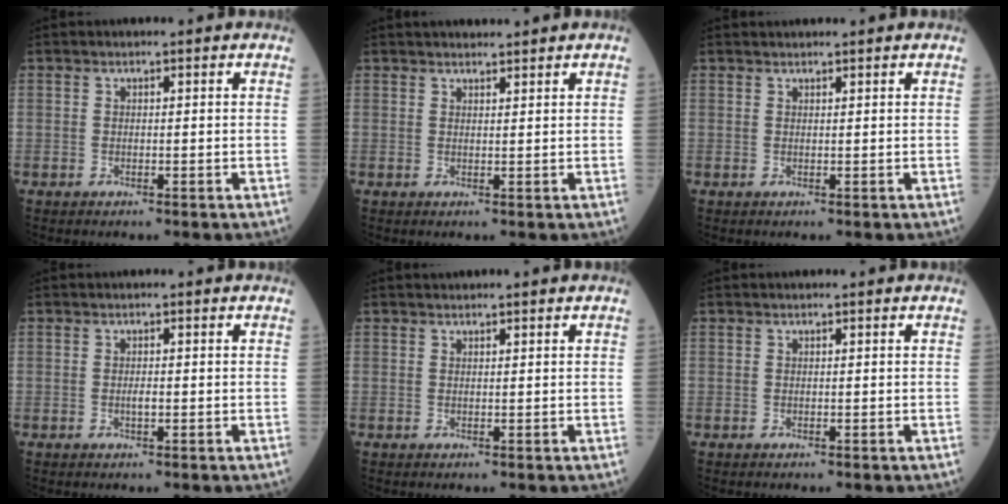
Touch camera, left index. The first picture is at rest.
{"total": 2.4, "force": [2.4, 0.1, 0.6], "torque": [-0.004, 0.014, 0.039]}
{"total": 1.2, "force": [1.2, -0.1, 0.2], "torque": [-0.002, 0.015, 0.020]}
{"total": 0.9, "force": [-0.7, 0.2, 0.6], "torque": [-0.011, -0.007, -0.013]}
{"total": 1.2, "force": [1.2, 0.0, 0.2], "torque": [-0.003, 0.014, 0.017]}
{"total": 0.0}